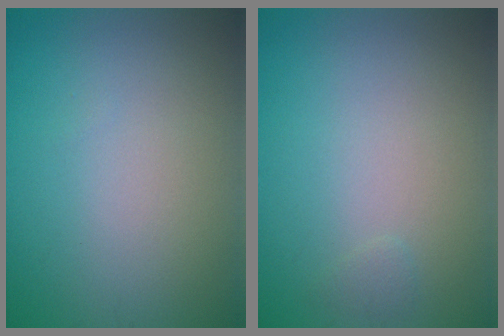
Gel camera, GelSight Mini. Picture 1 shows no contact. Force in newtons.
{"total": 0.5, "press": 0.5, "slide": 0.1}